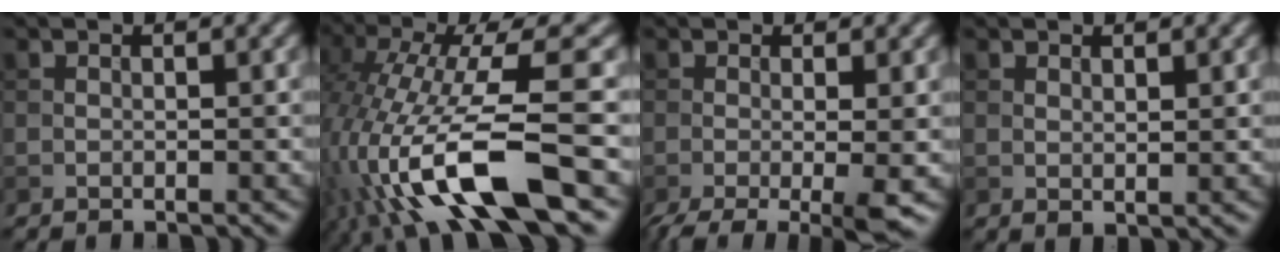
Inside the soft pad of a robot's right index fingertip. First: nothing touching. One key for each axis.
{"total": 13.8, "fx": -5.8, "fy": 3.7, "fz": 11.9, "tx": -0.244, "ty": 0.004, "tz": -0.098}
{"total": 6.7, "fx": -2.3, "fy": 1.7, "fz": 6.1, "tx": -0.102, "ty": -0.018, "tz": -0.034}
{"total": 0.9, "fx": 0.6, "fy": 0.3, "fz": 0.6, "tx": -0.013, "ty": -0.004, "tz": 0.015}